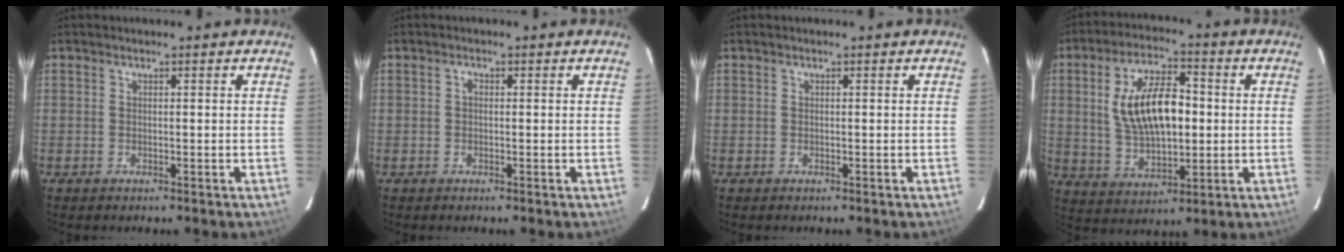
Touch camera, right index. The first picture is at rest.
{"total": 0.8, "force": [0.0, 0.6, 0.6], "torque": [-0.009, 0.005, -0.002]}
{"total": 0.0}
{"total": 14.4, "force": [1.3, 7.1, 12.5], "torque": [-0.236, 0.012, 0.033]}